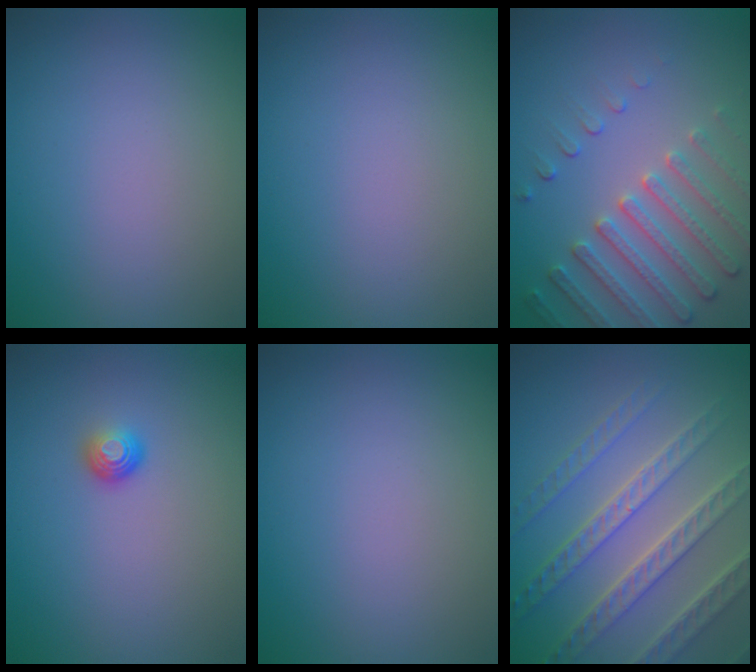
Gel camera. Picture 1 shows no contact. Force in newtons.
{"total": 0.0}
{"total": 4.7, "press": 4.0, "slide": 2.4}
{"total": 1.5, "press": 1.0, "slide": 1.1}
{"total": 0.0}
{"total": 7.0, "press": 5.4, "slide": 4.5}